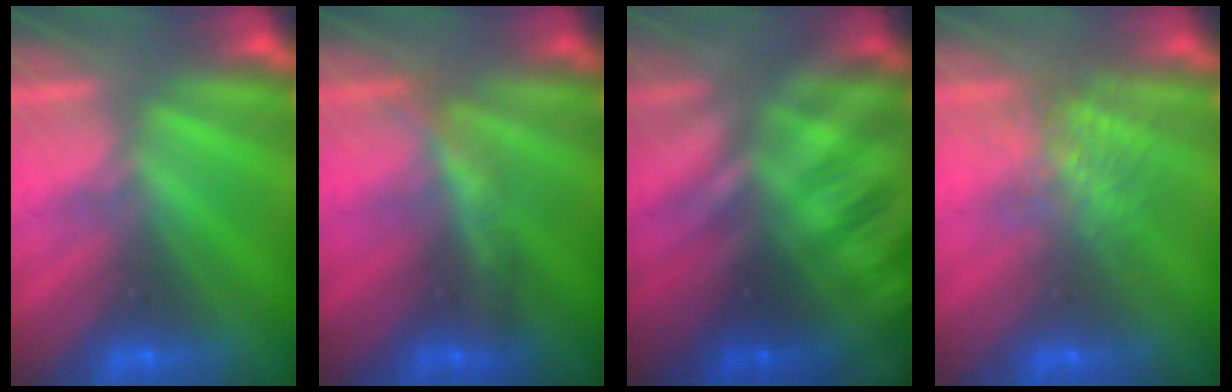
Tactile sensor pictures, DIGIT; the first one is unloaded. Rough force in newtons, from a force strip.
{"total": 1.9}
{"total": 2.9}
{"total": 4.3}